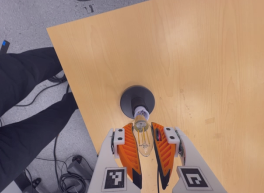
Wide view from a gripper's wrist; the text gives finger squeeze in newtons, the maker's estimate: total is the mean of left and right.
{"total": 21.5, "left": 25.5, "right": 17.5}